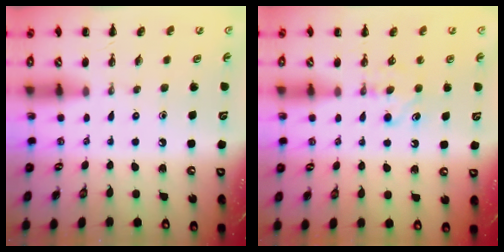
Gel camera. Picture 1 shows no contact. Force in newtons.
{"total": 4.9, "press": 4.7, "slide": 1.5}